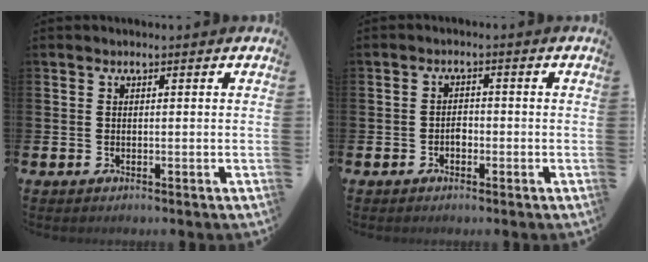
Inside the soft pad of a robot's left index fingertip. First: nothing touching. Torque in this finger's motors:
{"motor_torque": [-0.01, 0.12, 0.02, 0.00]}